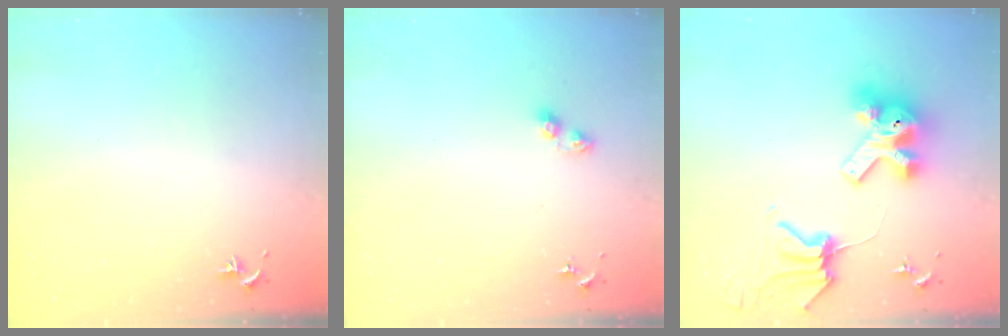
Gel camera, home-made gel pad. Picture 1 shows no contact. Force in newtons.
{"total": 5.3, "press": 5.2, "slide": 0.8}
{"total": 12.6, "press": 12.5, "slide": 1.6}